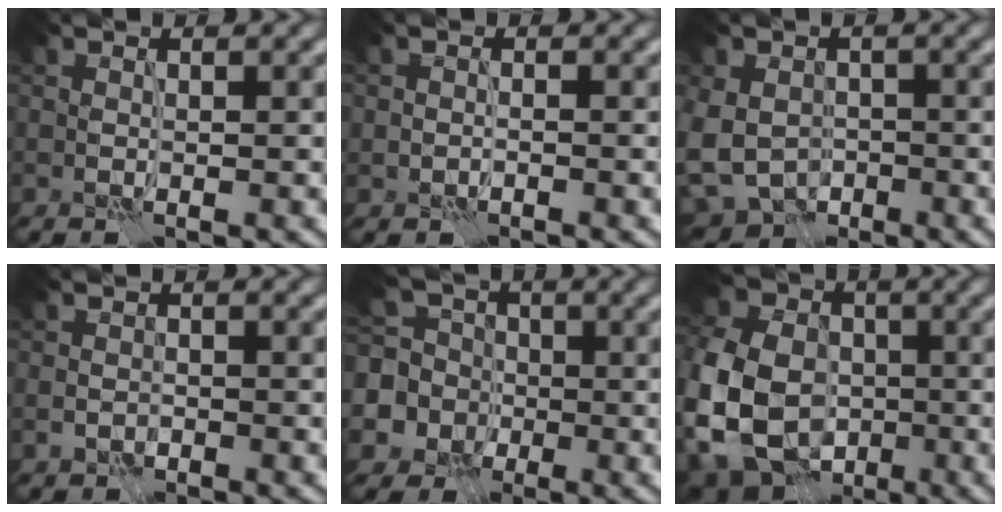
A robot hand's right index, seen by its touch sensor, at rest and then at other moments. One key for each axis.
{"total": 0.7, "fx": -0.6, "fy": -0.2, "fz": -0.3, "tx": 0.010, "ty": -0.003, "tz": -0.010}
{"total": 7.4, "fx": -2.4, "fy": 5.9, "fz": 3.7, "tx": -0.074, "ty": -0.021, "tz": -0.043}
{"total": 1.1, "fx": -0.6, "fy": 0.9, "fz": 0.4, "tx": -0.007, "ty": -0.005, "tz": -0.007}
{"total": 6.9, "fx": -0.9, "fy": 6.6, "fz": 1.9, "tx": -0.046, "ty": 0.025, "tz": -0.050}
{"total": 14.0, "fx": -3.5, "fy": 11.3, "fz": 7.4, "tx": -0.181, "ty": -0.017, "tz": -0.082}